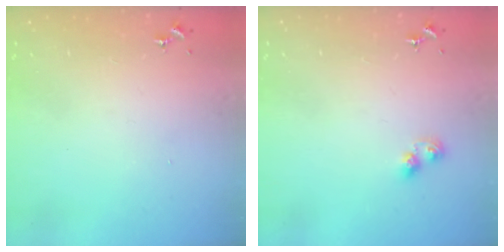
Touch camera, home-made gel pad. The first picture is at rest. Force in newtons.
{"total": 5.1, "press": 5.1, "slide": 0.4}